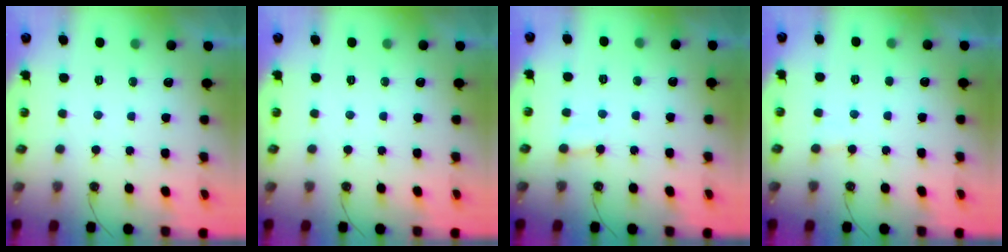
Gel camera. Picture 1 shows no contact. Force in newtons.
{"total": 0.0}
{"total": 5.9, "press": 5.8, "slide": 0.6}
{"total": 4.8, "press": 4.7, "slide": 0.8}